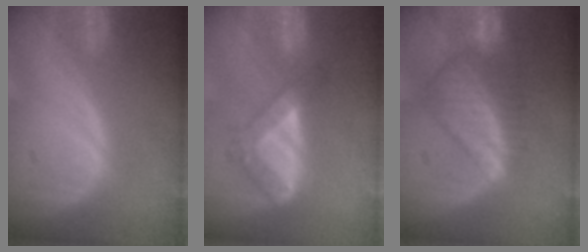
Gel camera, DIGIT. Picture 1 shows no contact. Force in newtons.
{"total": 5.4, "press": 4.7, "slide": 2.7}
{"total": 7.2, "press": 6.9, "slide": 1.9}